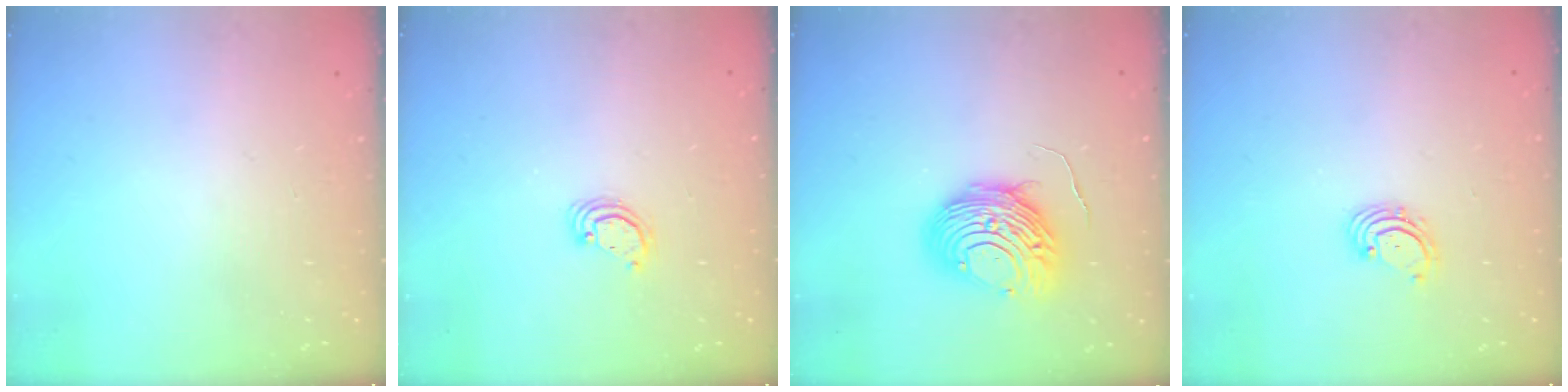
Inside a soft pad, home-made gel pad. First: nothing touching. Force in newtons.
{"total": 2.5, "press": 2.5, "slide": 0.2}
{"total": 11.6, "press": 11.5, "slide": 1.2}
{"total": 1.8, "press": 1.7, "slide": 0.7}